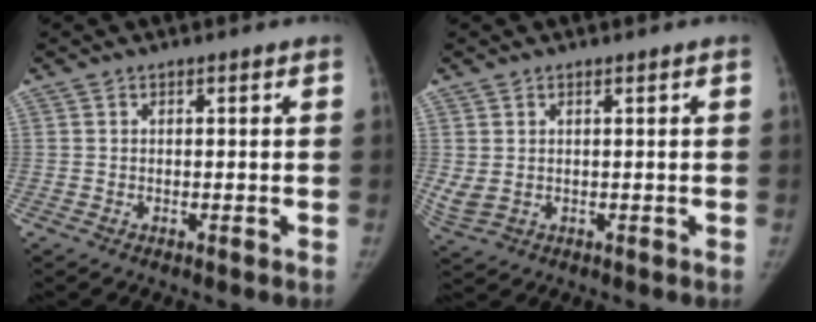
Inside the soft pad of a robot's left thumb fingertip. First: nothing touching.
{"total": 3.8, "force": [0.5, 2.4, 2.9], "torque": [-0.072, -0.004, 0.020]}